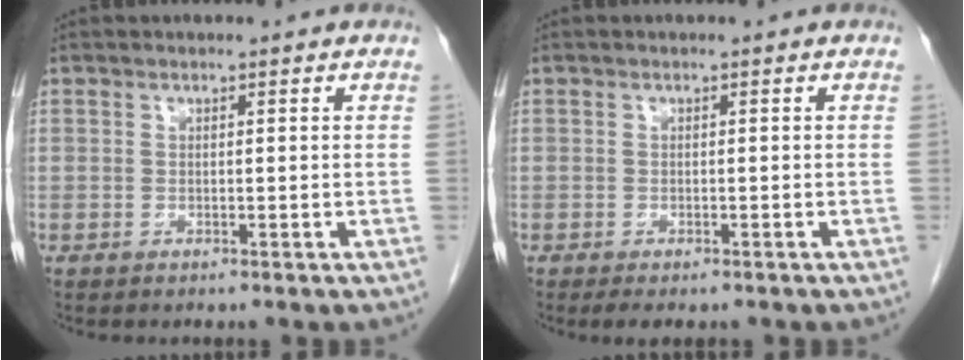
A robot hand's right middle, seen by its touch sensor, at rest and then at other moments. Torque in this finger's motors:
{"motor_torque": [0.26, -0.06, 0.01, 0.01]}